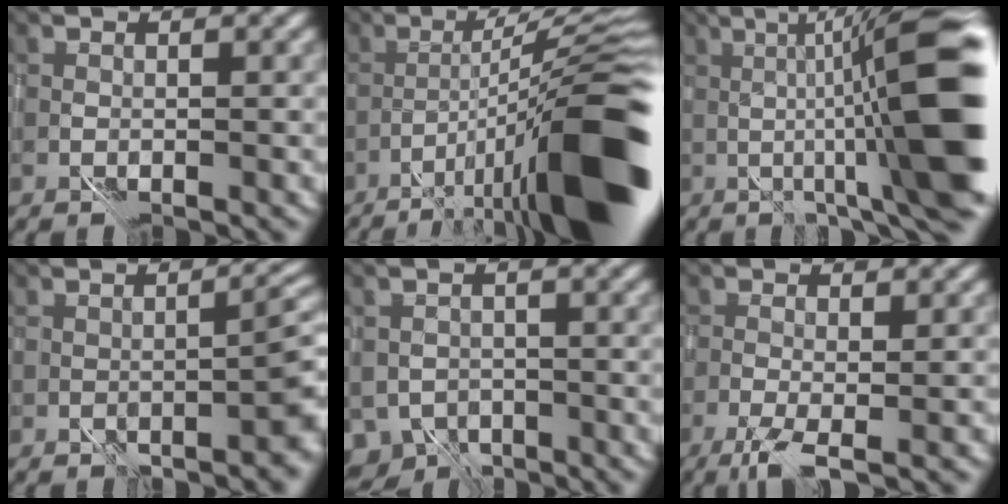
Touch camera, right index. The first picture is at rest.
{"total": 13.5, "force": [-5.0, 2.1, 12.3], "torque": [-0.178, 0.026, -0.067]}
{"total": 13.7, "force": [1.6, 2.1, 13.5], "torque": [-0.157, 0.022, 0.030]}
{"total": 4.2, "force": [-1.0, 0.9, 4.0], "torque": [-0.039, 0.016, -0.004]}
{"total": 2.8, "force": [-1.6, 2.1, 1.1], "torque": [-0.011, -0.007, -0.028]}
{"total": 2.8, "force": [-0.6, 0.5, 2.7], "torque": [-0.041, 0.004, -0.018]}